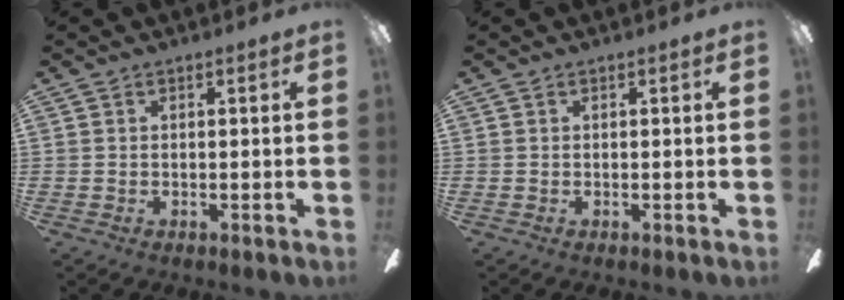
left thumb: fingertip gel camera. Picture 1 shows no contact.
{"total": 0.0}